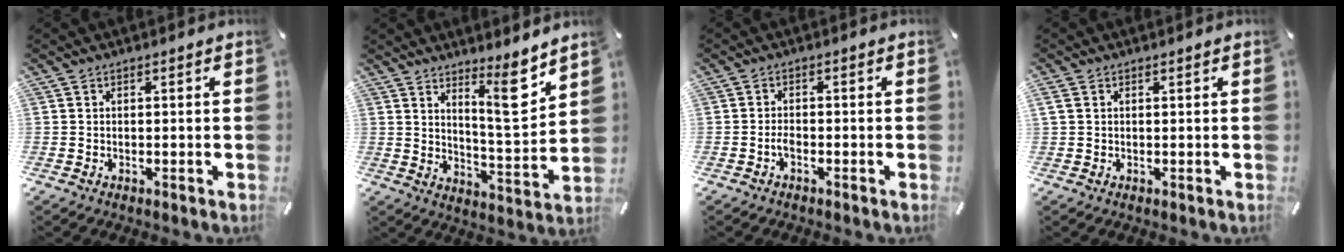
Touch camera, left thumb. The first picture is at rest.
{"total": 11.0, "force": [7.4, 2.9, 7.6], "torque": [-0.102, -0.059, 0.122]}
{"total": 1.9, "force": [-1.1, 0.8, 1.3], "torque": [-0.025, 0.005, -0.021]}
{"total": 1.0, "force": [0.4, 0.7, 0.6], "torque": [-0.014, 0.003, 0.006]}